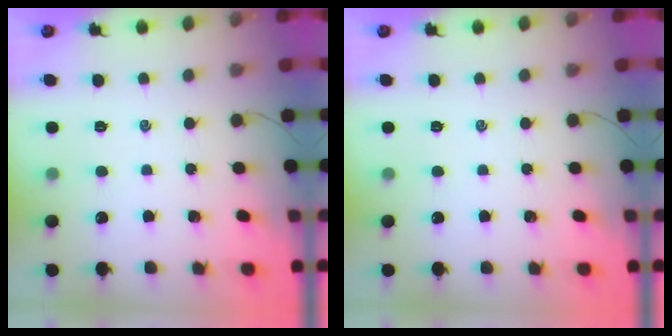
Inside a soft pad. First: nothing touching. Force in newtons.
{"total": 0.0}